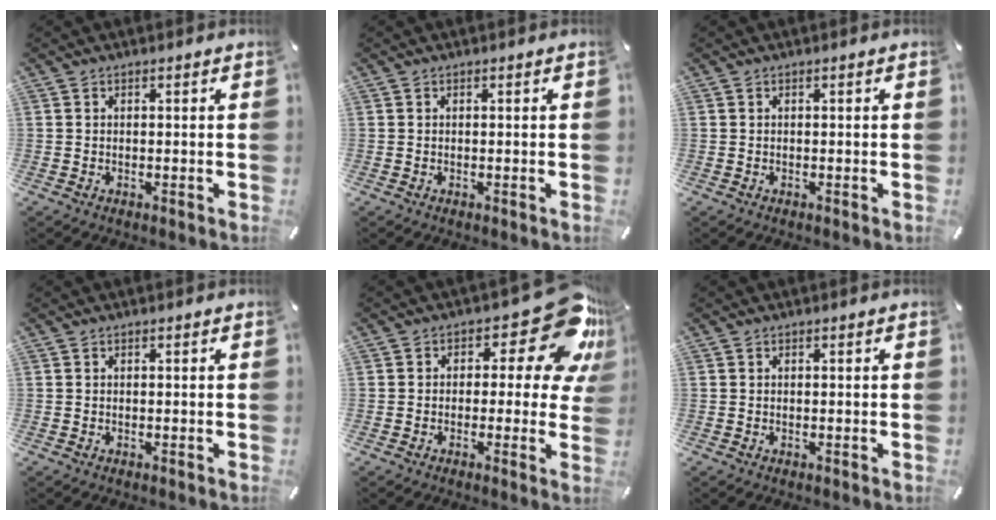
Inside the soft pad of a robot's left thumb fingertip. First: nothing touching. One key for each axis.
{"total": 0.0}
{"total": 0.0}
{"total": 0.0}
{"total": 16.2, "fx": 6.8, "fy": 7.8, "fz": 12.4, "tx": -0.154, "ty": -0.042, "tz": 0.112}
{"total": 0.0}